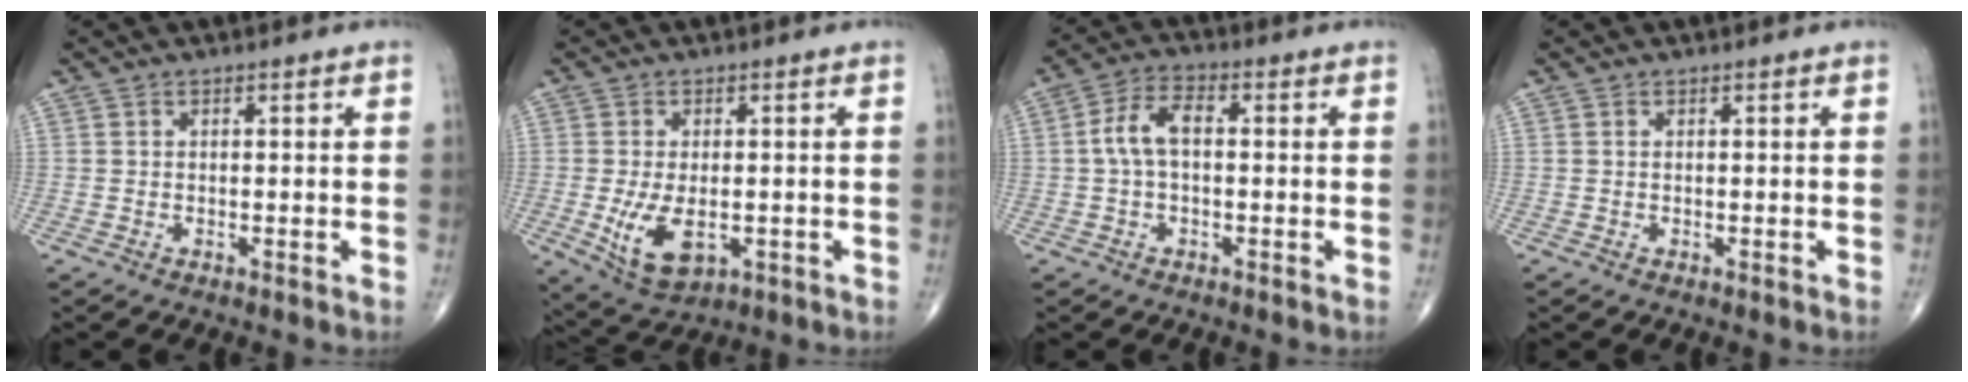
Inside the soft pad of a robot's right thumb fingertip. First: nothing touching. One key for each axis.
{"total": 8.6, "fx": -1.6, "fy": 4.8, "fz": 6.9, "tx": -0.121, "ty": -0.012, "tz": -0.015}
{"total": 6.5, "fx": 0.2, "fy": 3.5, "fz": 5.5, "tx": -0.106, "ty": 0.024, "tz": -0.003}
{"total": 0.0}